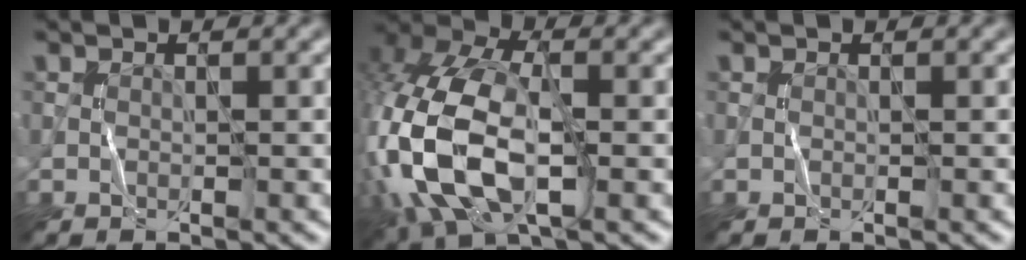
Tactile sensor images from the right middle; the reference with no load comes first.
{"total": 14.0, "force": [-2.9, 7.7, 11.3], "torque": [-0.273, 0.006, -0.064]}
{"total": 0.0}